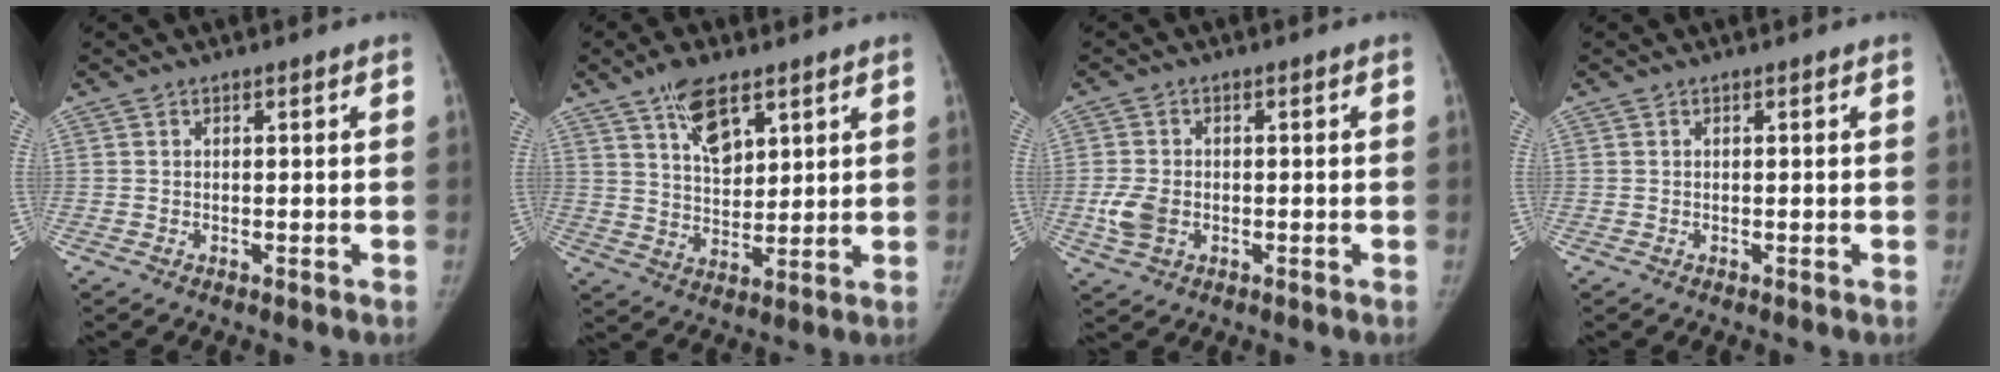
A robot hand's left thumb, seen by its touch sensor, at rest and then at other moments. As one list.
[{"total": 8.7, "force": [5.1, 4.2, 5.6], "torque": [-0.073, -0.031, 0.094]}, {"total": 5.3, "force": [-1.2, 3.8, 3.4], "torque": [-0.070, 0.002, -0.022]}, {"total": 0.0}]